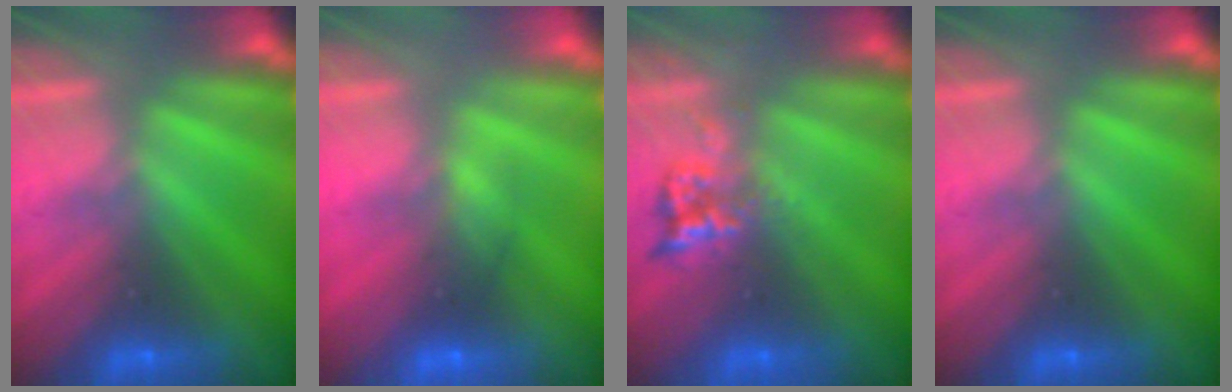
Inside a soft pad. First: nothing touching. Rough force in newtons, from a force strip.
{"total": 2.9}
{"total": 2.3}
{"total": 0.0}